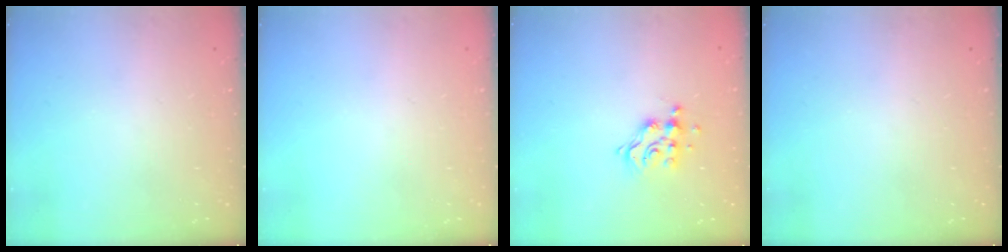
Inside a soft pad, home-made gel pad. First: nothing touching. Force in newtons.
{"total": 0.0}
{"total": 9.7, "press": 9.7, "slide": 0.8}
{"total": 0.0}